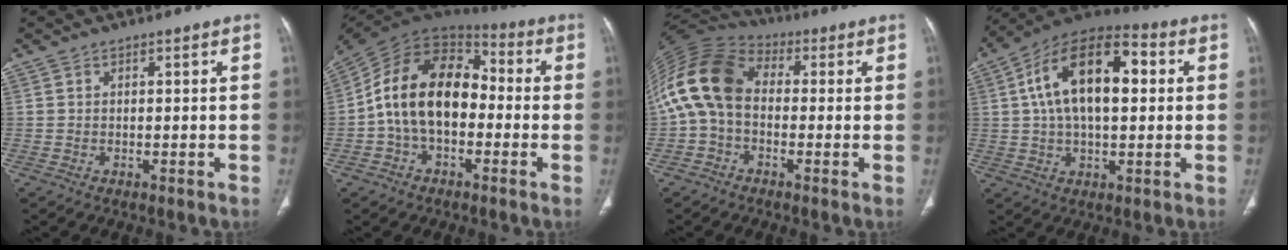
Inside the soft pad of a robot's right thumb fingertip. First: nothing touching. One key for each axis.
{"total": 17.1, "fx": -1.7, "fy": 11.0, "fz": 13.0, "tx": -0.210, "ty": 0.048, "tz": -0.038}
{"total": 14.8, "fx": -0.3, "fy": 10.1, "fz": 10.8, "tx": -0.217, "ty": 0.037, "tz": -0.018}
{"total": 18.6, "fx": 3.4, "fy": 9.7, "fz": 15.5, "tx": -0.254, "ty": 0.027, "tz": 0.047}